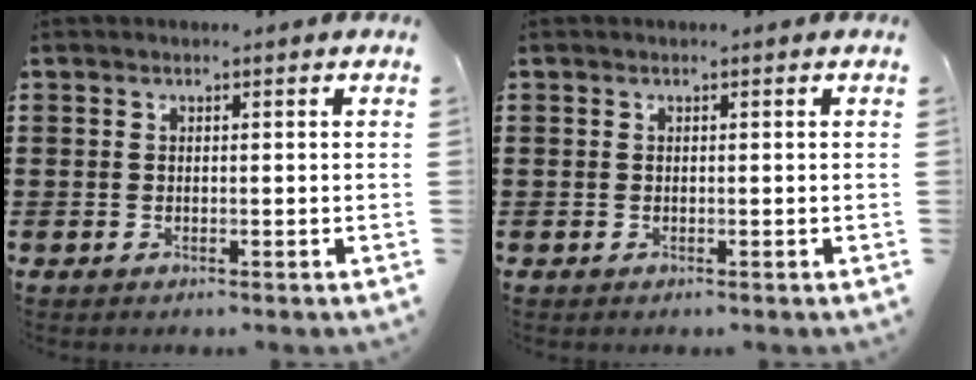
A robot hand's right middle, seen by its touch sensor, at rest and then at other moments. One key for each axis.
{"total": 0.0}